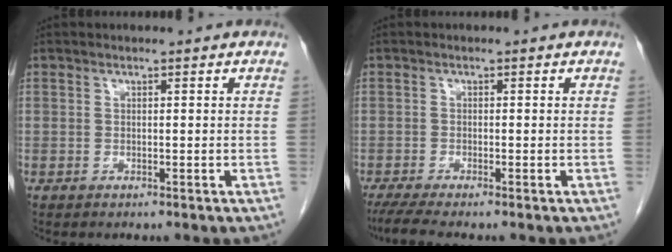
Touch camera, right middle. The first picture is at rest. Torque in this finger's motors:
{"motor_torque": [0.06, -0.02, 0.00, 0.00]}